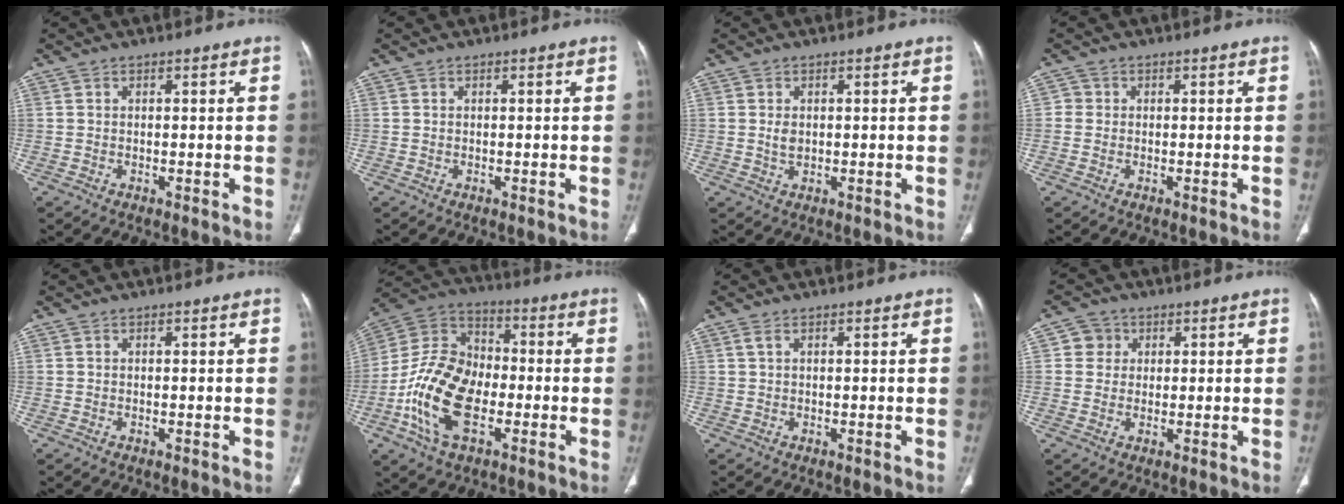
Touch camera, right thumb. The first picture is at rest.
{"total": 0.0}
{"total": 1.8, "force": [0.3, 1.3, 1.3], "torque": [-0.017, -0.001, 0.009]}
{"total": 1.3, "force": [-0.1, 1.2, 0.3], "torque": [0.002, 0.004, -0.005]}
{"total": 0.0}
{"total": 17.3, "force": [-4.8, 10.5, 12.9], "torque": [-0.238, 0.026, -0.095]}
{"total": 0.9, "force": [0.4, 0.4, 0.7], "torque": [-0.017, 0.011, 0.010]}
{"total": 3.8, "force": [1.0, 3.6, 0.7], "torque": [0.014, 0.001, 0.011]}